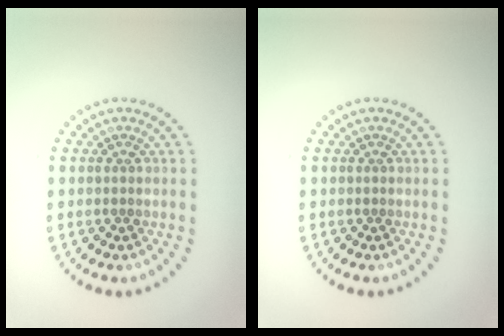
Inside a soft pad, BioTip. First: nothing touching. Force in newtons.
{"total": 0.0}